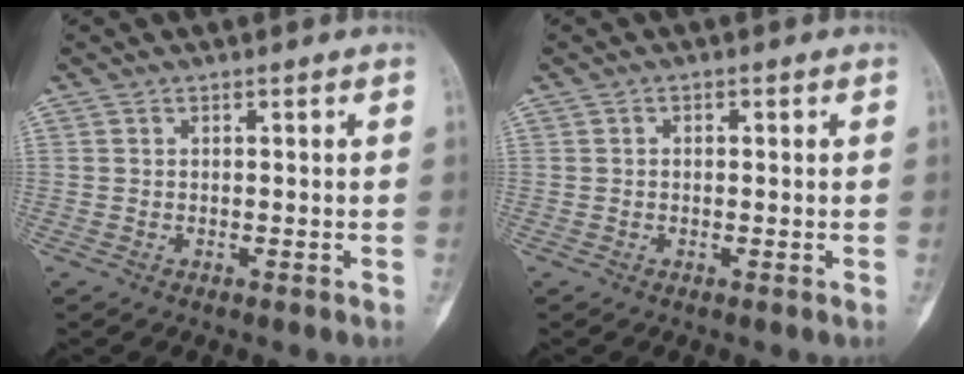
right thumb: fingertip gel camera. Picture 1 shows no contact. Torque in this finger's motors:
{"motor_torque": [-0.49, 0.32, 0.26, -0.11, -0.06]}